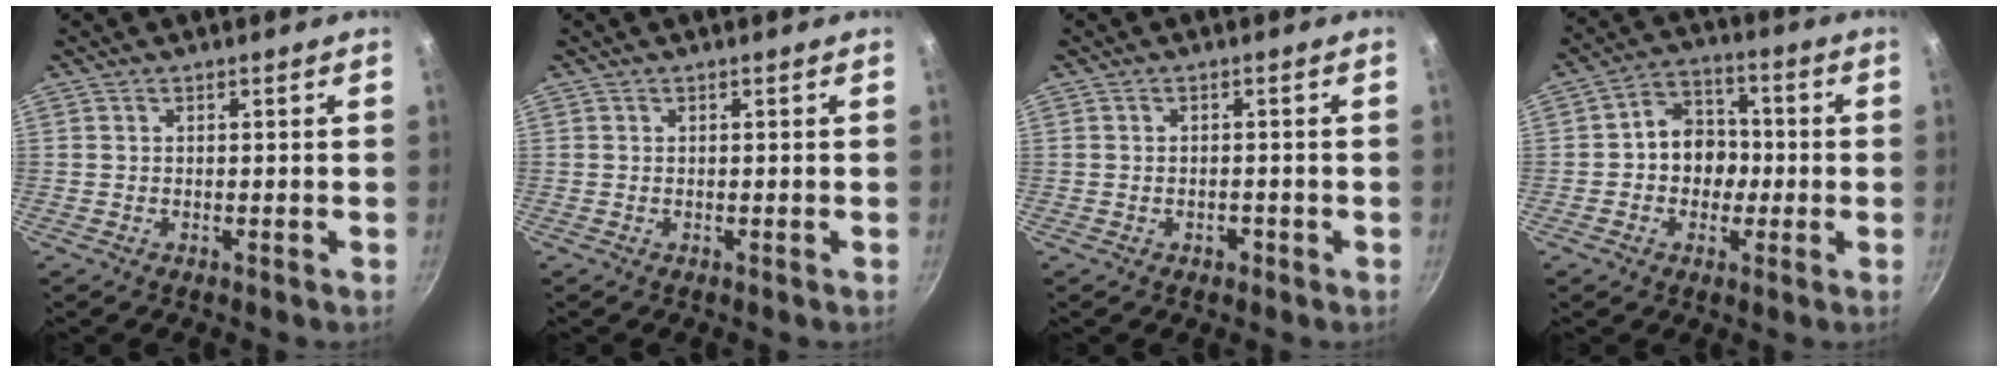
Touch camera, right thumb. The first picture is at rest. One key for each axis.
{"total": 0.0}
{"total": 1.5, "fx": -0.7, "fy": 1.0, "fz": 0.8, "tx": -0.009, "ty": 0.006, "tz": -0.008}
{"total": 9.1, "fx": -0.8, "fy": 7.7, "fz": 4.9, "tx": -0.025, "ty": 0.027, "tz": -0.025}